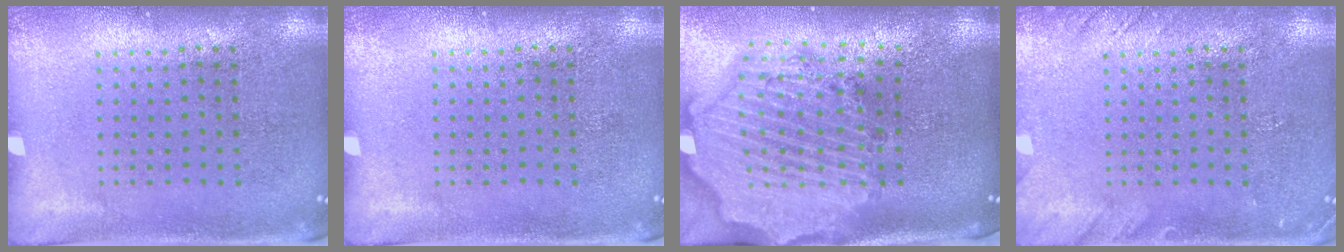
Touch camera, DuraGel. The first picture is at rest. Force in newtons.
{"total": 0.0}
{"total": 3.9, "press": 3.2, "slide": 2.2}
{"total": 1.6, "press": 1.6, "slide": 0.2}